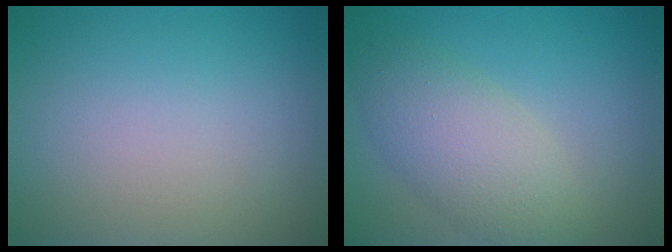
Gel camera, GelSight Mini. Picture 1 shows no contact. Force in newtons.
{"total": 4.9, "press": 4.9, "slide": 0.4}